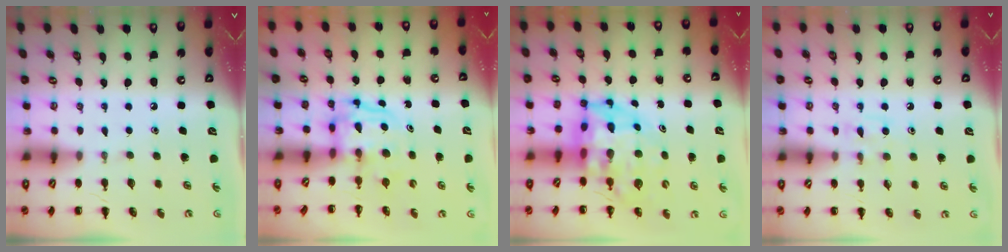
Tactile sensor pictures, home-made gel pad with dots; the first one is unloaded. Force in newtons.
{"total": 3.8, "press": 3.8, "slide": 0.4}
{"total": 7.2, "press": 6.9, "slide": 2.0}
{"total": 6.6, "press": 6.4, "slide": 1.8}